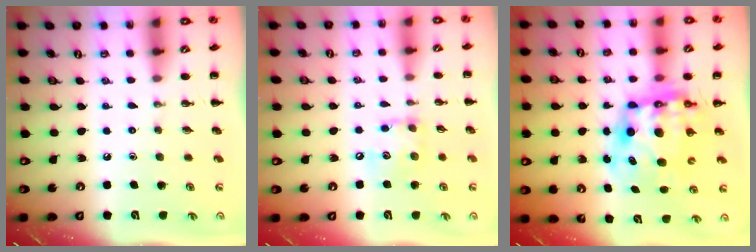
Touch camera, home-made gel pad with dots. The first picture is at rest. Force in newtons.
{"total": 9.6, "press": 9.6, "slide": 0.7}
{"total": 11.5, "press": 11.2, "slide": 2.7}